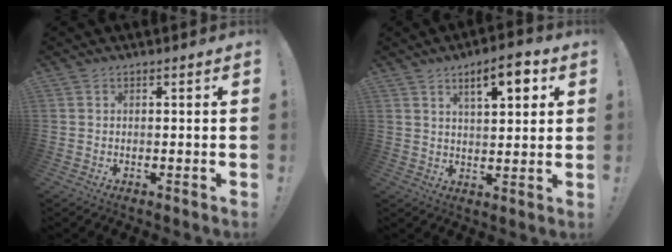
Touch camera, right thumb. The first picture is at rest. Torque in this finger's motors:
{"motor_torque": [0.89, 0.94, 0.15, 0.08, 0.00]}